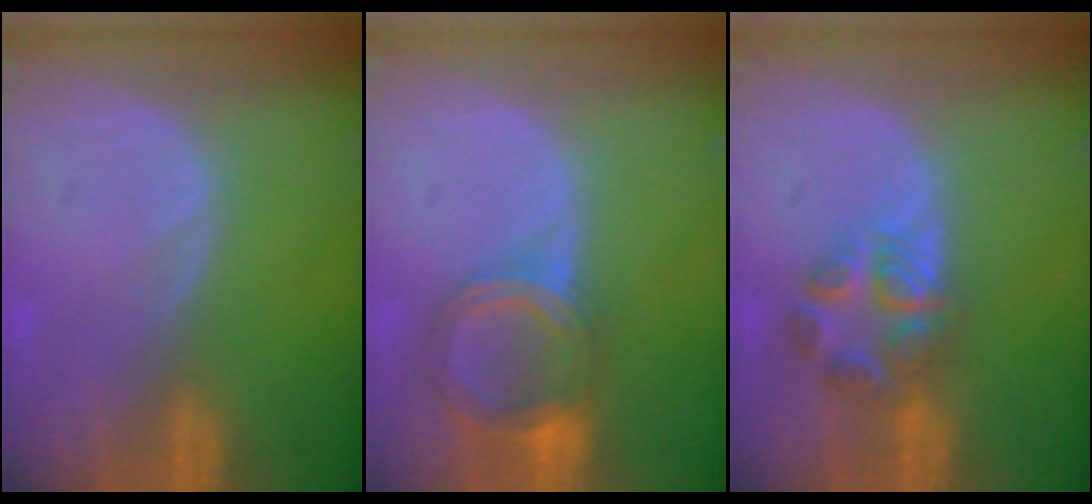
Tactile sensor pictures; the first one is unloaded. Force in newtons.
{"total": 6.4, "press": 5.9, "slide": 2.7}
{"total": 5.5, "press": 5.5, "slide": 0.9}